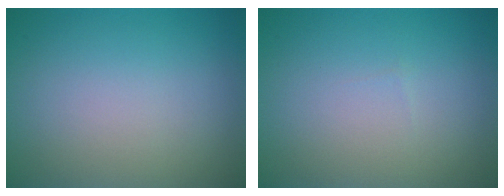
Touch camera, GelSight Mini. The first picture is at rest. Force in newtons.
{"total": 0.0}